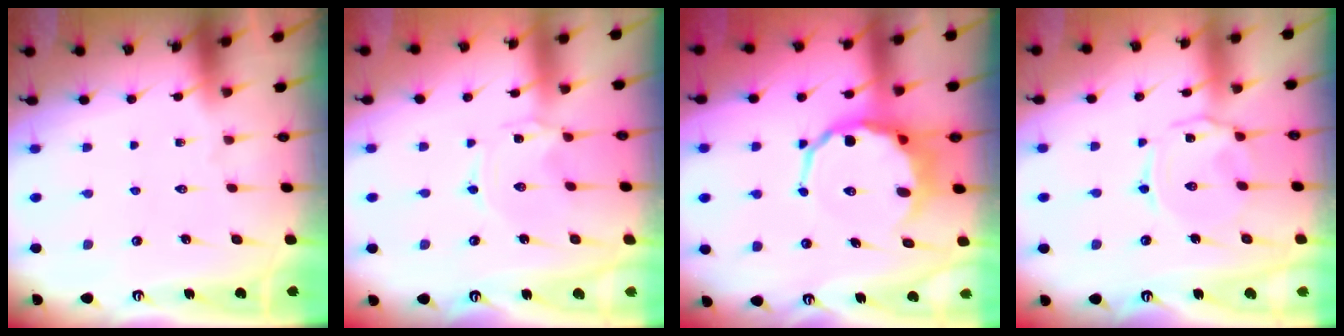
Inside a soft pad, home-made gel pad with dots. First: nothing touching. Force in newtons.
{"total": 0.0}
{"total": 8.7, "press": 8.4, "slide": 2.5}
{"total": 3.5, "press": 3.4, "slide": 0.6}